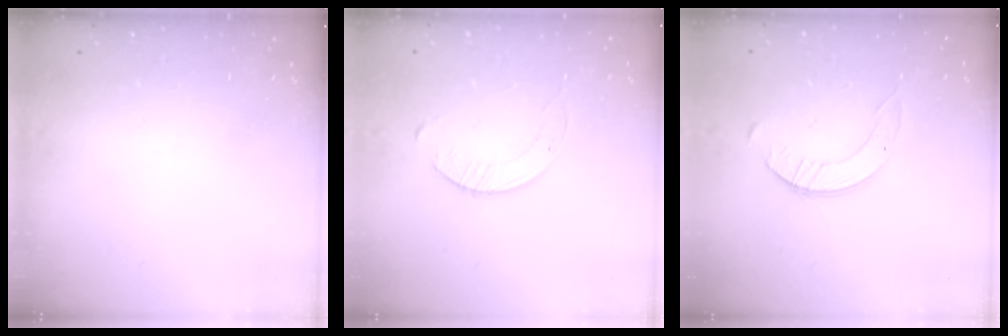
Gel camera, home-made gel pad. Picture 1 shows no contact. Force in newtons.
{"total": 3.6, "press": 3.5, "slide": 0.4}
{"total": 4.0, "press": 4.0, "slide": 0.3}